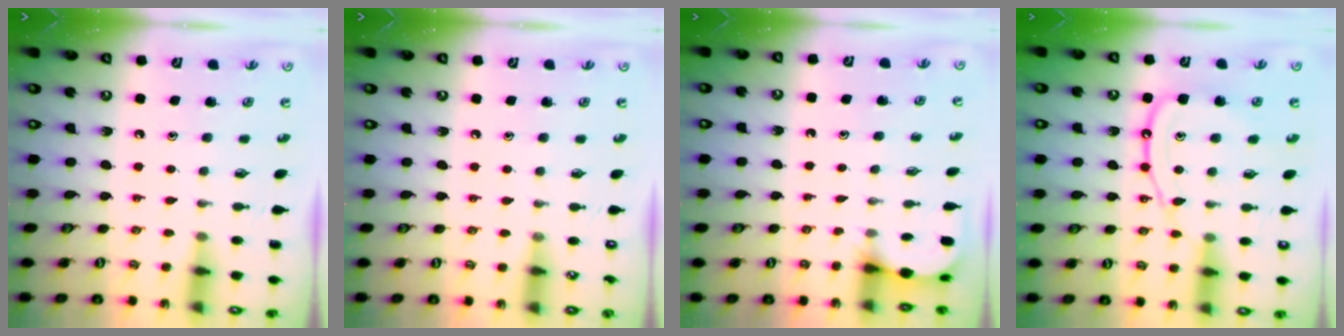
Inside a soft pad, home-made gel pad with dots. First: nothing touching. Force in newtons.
{"total": 3.3, "press": 3.3, "slide": 0.4}
{"total": 1.3, "press": 1.3, "slide": 0.1}
{"total": 12.3, "press": 12.3, "slide": 1.1}